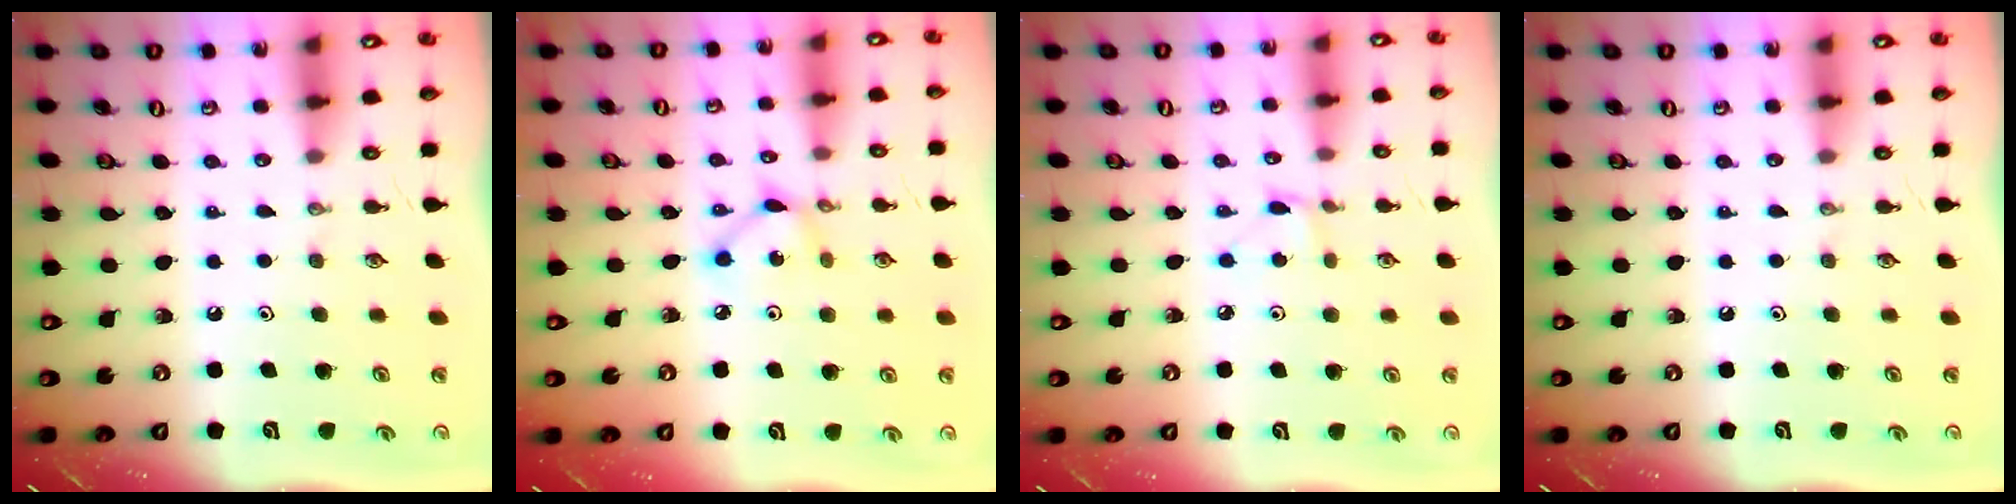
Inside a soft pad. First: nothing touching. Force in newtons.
{"total": 4.4, "press": 4.4, "slide": 0.2}
{"total": 2.8, "press": 2.8, "slide": 0.4}
{"total": 0.0}